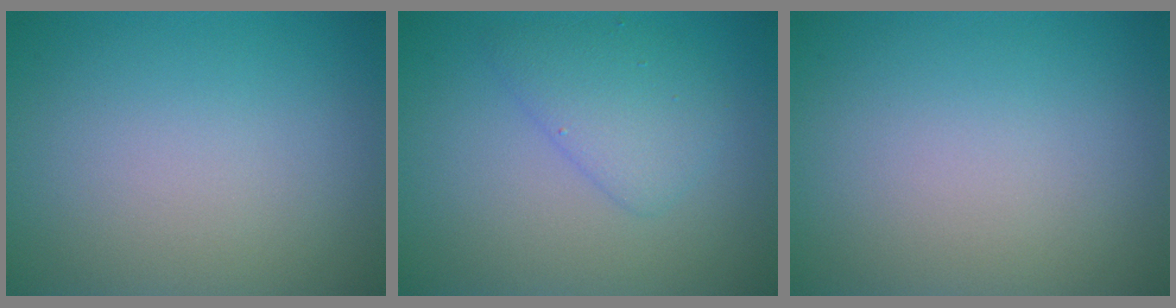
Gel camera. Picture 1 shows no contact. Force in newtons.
{"total": 2.8, "press": 2.8, "slide": 0.1}
{"total": 0.0}